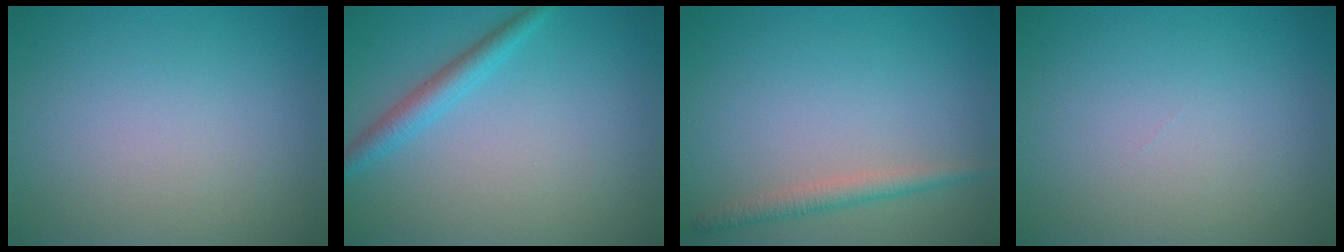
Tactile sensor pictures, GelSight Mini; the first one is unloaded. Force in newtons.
{"total": 2.3, "press": 2.3, "slide": 0.1}
{"total": 1.9, "press": 1.9, "slide": 0.0}
{"total": 0.0}